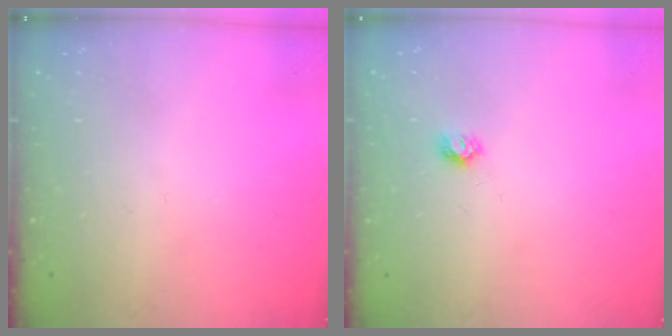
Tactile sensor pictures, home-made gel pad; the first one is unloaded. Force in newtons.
{"total": 4.2, "press": 4.2, "slide": 0.4}